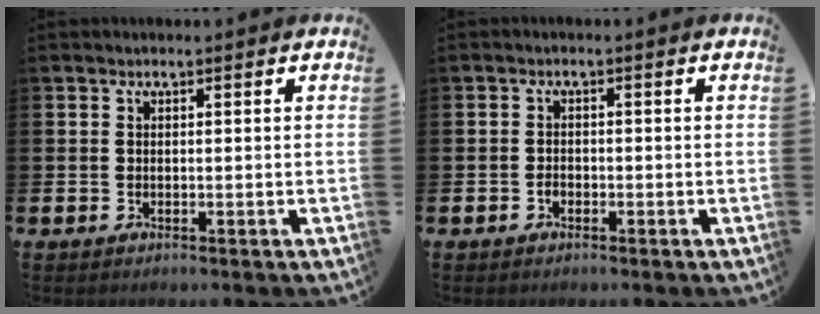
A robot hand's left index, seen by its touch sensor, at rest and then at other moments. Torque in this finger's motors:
{"motor_torque": [0.30, 0.24, 0.02, 0.03]}